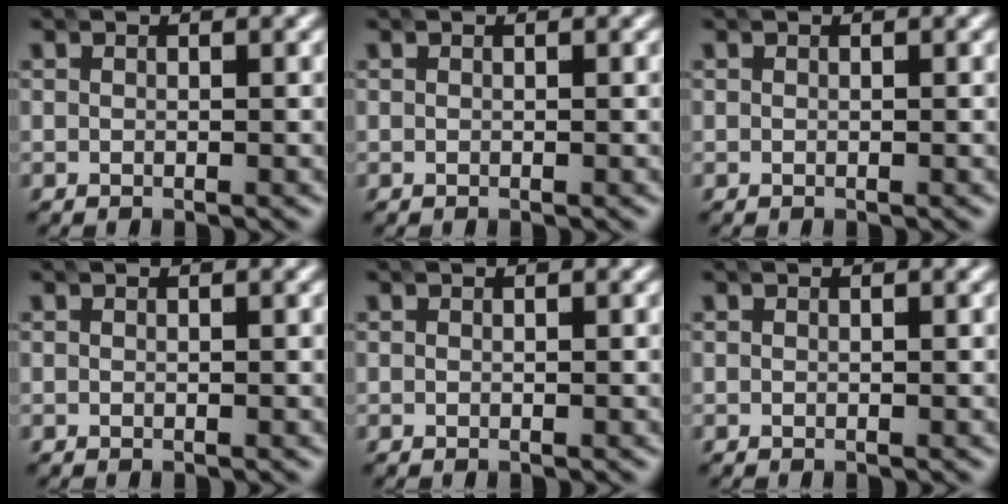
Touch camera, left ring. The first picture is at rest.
{"total": 0.0}
{"total": 0.0}
{"total": 0.0}
{"total": 0.0}
{"total": 0.0}